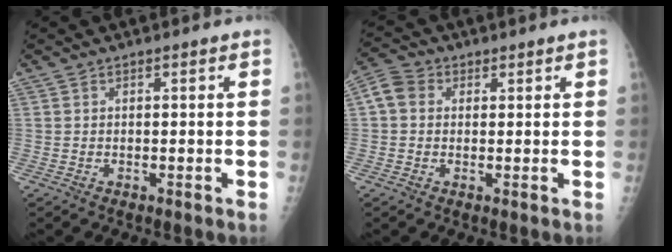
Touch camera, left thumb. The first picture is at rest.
{"total": 5.0, "force": [1.2, 4.0, 2.7], "torque": [-0.047, 0.013, 0.017]}